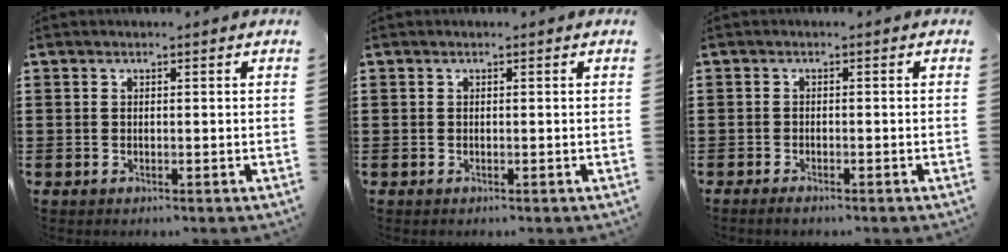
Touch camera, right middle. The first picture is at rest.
{"total": 0.0}
{"total": 1.0, "force": [-0.8, 0.2, 0.5], "torque": [-0.013, -0.006, -0.014]}